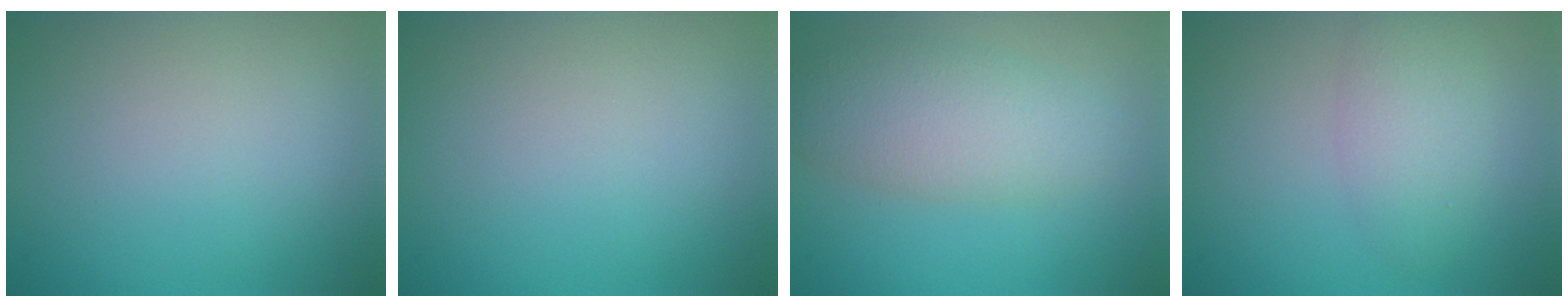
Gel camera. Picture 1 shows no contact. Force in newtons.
{"total": 0.0}
{"total": 4.8, "press": 4.8, "slide": 0.4}
{"total": 3.1, "press": 3.1, "slide": 0.1}